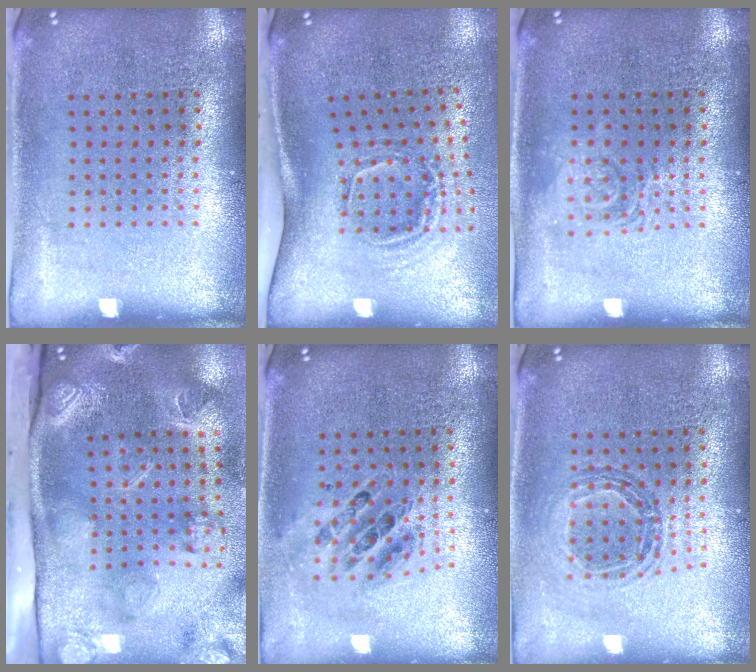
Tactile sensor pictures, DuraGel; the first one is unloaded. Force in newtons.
{"total": 2.1, "press": 1.3, "slide": 1.6}
{"total": 1.1, "press": 1.1, "slide": 0.2}
{"total": 4.5, "press": 3.3, "slide": 3.2}
{"total": 0.6, "press": 0.6, "slide": 0.0}
{"total": 0.9, "press": 0.9, "slide": 0.0}